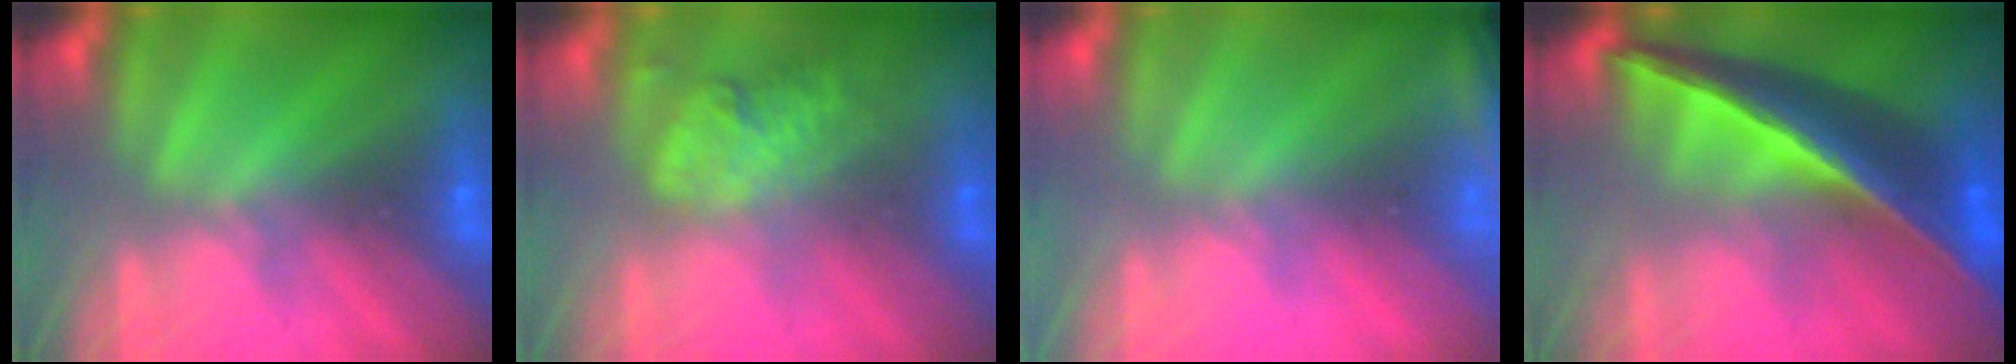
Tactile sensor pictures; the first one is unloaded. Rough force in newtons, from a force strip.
{"total": 2.3}
{"total": 2.4}
{"total": 6.9}